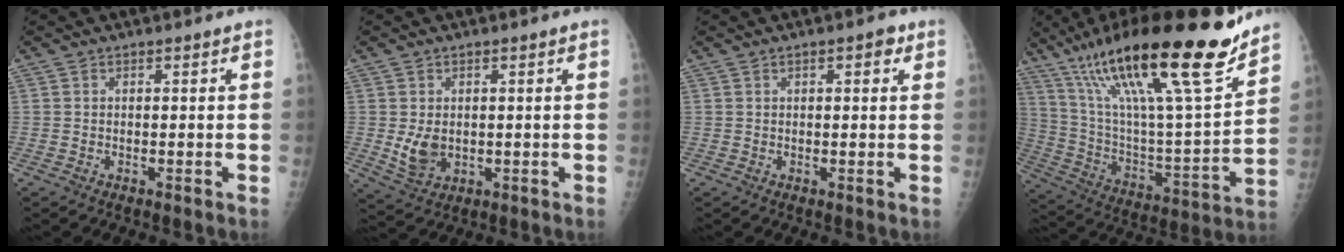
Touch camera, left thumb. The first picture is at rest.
{"total": 5.2, "force": [0.0, 3.8, 3.6], "torque": [-0.053, -0.011, 0.015]}
{"total": 2.5, "force": [1.1, 1.0, 2.0], "torque": [-0.020, 0.001, 0.012]}
{"total": 29.8, "force": [19.6, 4.6, 21.9], "torque": [-0.360, -0.051, 0.342]}